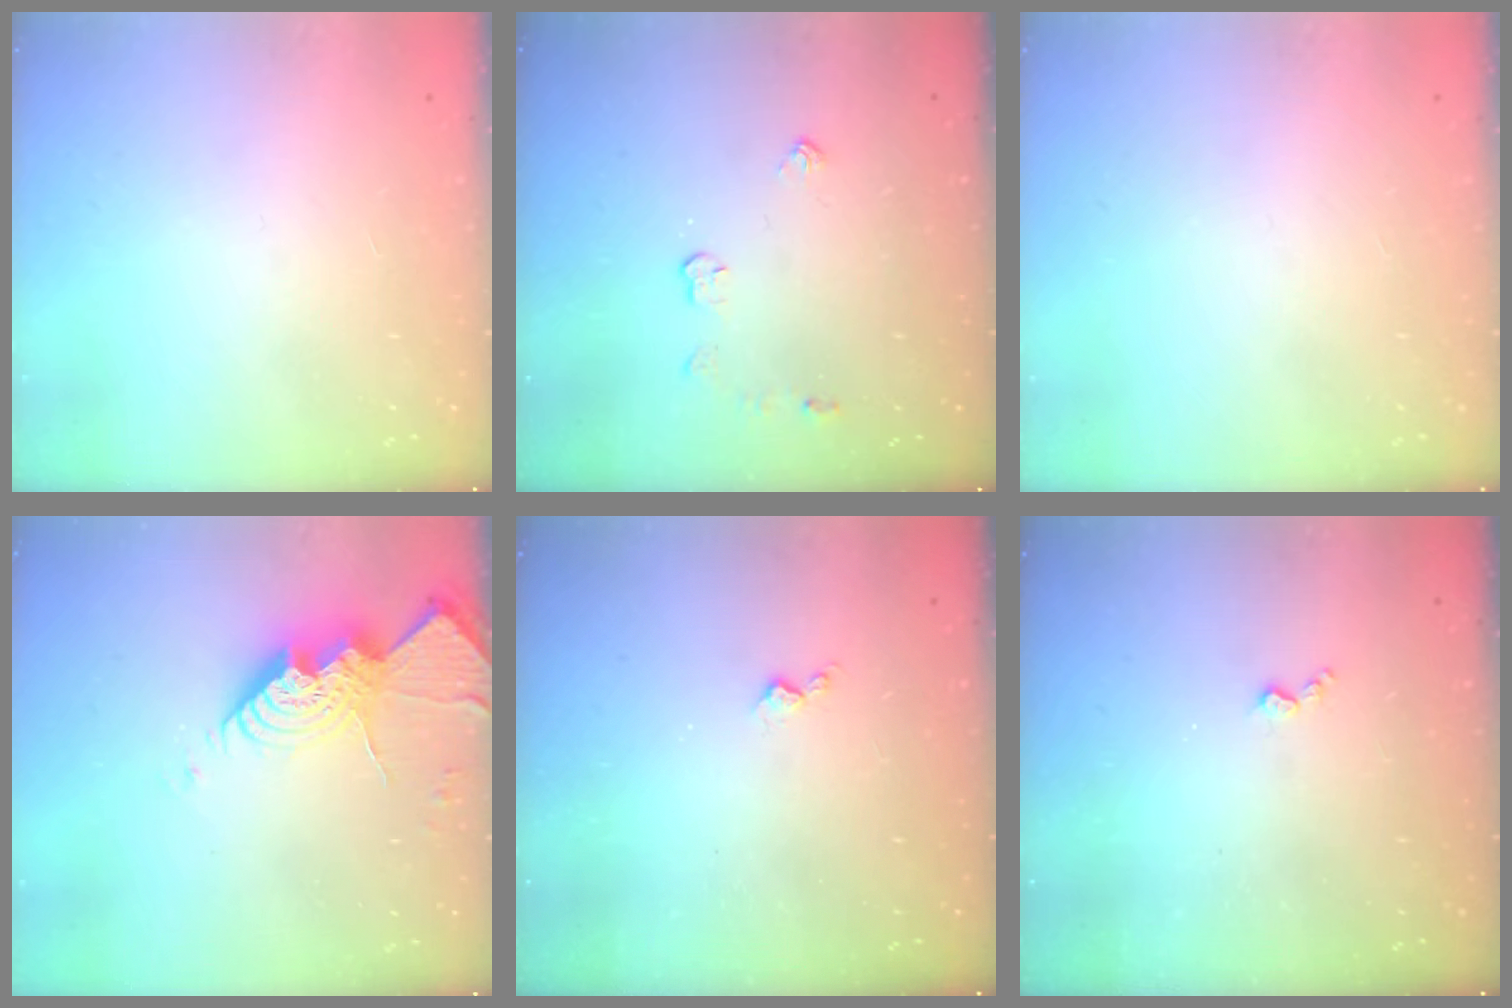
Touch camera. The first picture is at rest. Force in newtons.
{"total": 3.6, "press": 3.5, "slide": 0.6}
{"total": 0.0}
{"total": 15.0, "press": 14.9, "slide": 1.4}
{"total": 3.2, "press": 3.2, "slide": 0.5}
{"total": 3.5, "press": 3.5, "slide": 0.6}